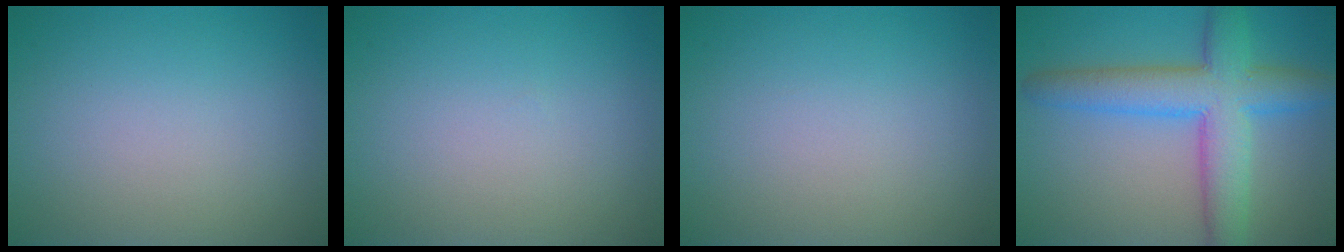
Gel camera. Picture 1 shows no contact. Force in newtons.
{"total": 0.0}
{"total": 0.0}
{"total": 7.6, "press": 7.6, "slide": 0.3}